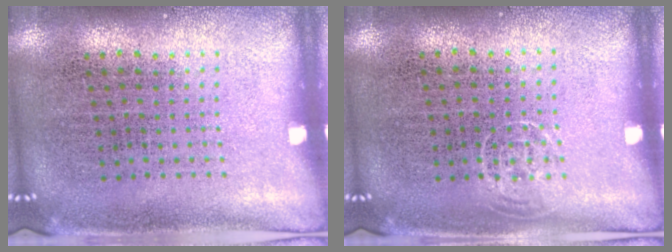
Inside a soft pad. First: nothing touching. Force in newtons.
{"total": 0.7, "press": 0.5, "slide": 0.4}